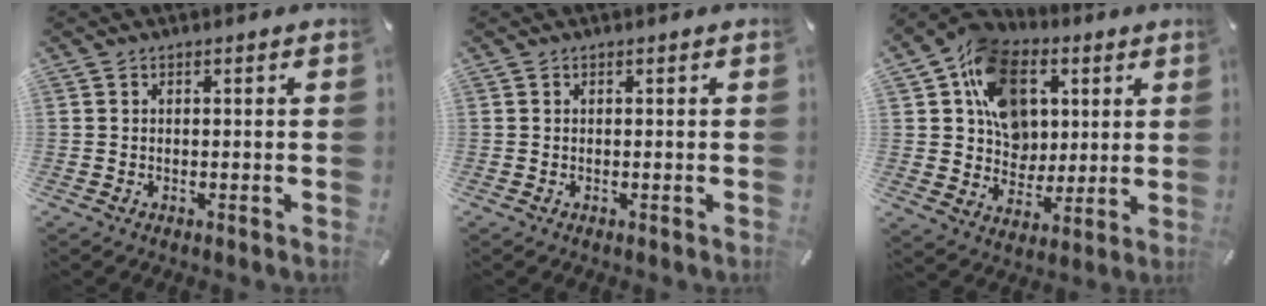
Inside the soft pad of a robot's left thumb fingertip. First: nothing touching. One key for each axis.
{"total": 0.0}
{"total": 15.0, "fx": 4.5, "fy": 12.5, "fz": 6.9, "tx": -0.117, "ty": -0.015, "tz": 0.090}